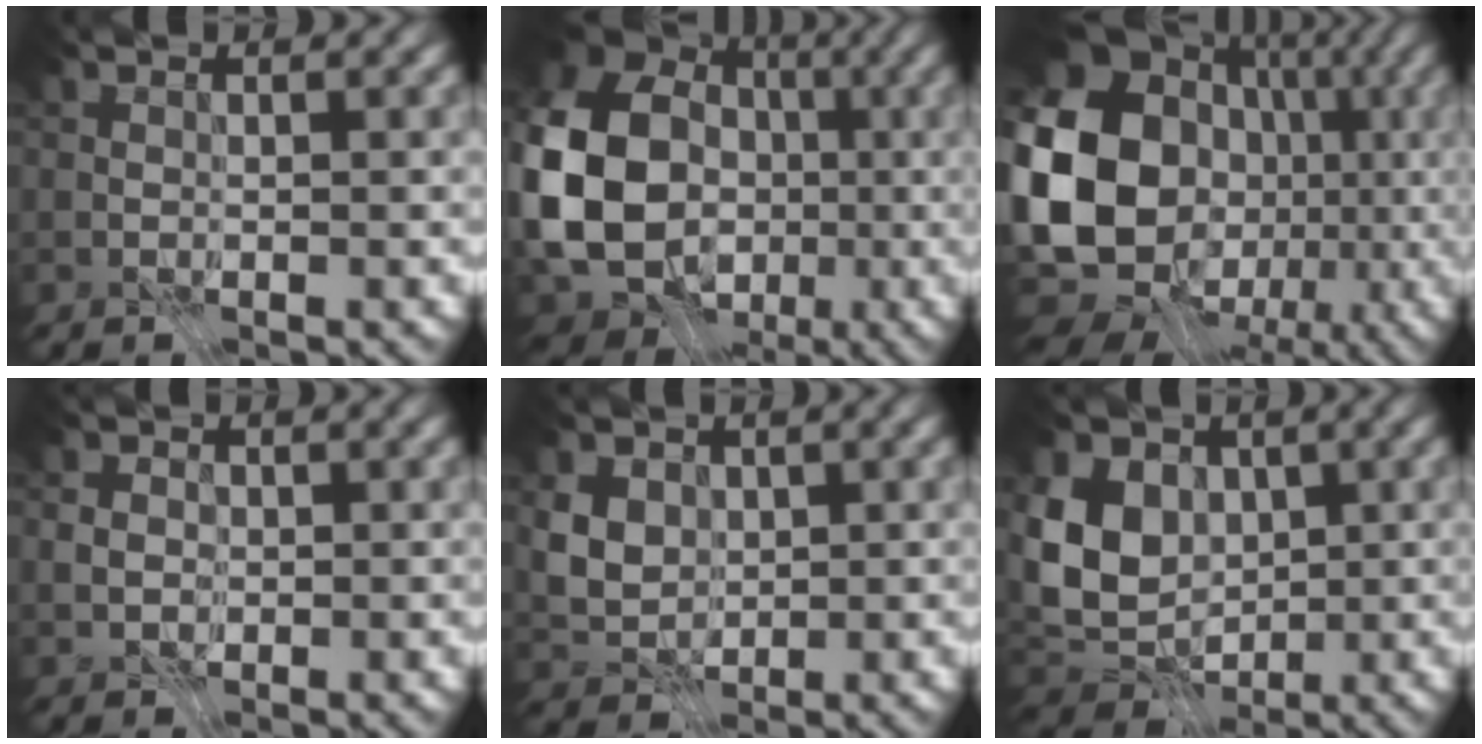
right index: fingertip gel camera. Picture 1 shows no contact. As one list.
[{"total": 18.2, "force": [-2.1, 15.8, 8.9], "torque": [-0.211, -0.014, -0.054]}, {"total": 20.4, "force": [-2.3, 16.3, 12.0], "torque": [-0.224, -0.012, -0.069]}, {"total": 1.6, "force": [-0.4, 1.5, 0.6], "torque": [-0.011, 0.000, -0.011]}, {"total": 4.1, "force": [0.7, 3.4, 2.2], "torque": [-0.045, 0.003, 0.014]}, {"total": 8.6, "force": [0.7, 6.8, 5.2], "torque": [-0.112, 0.000, 0.003]}]